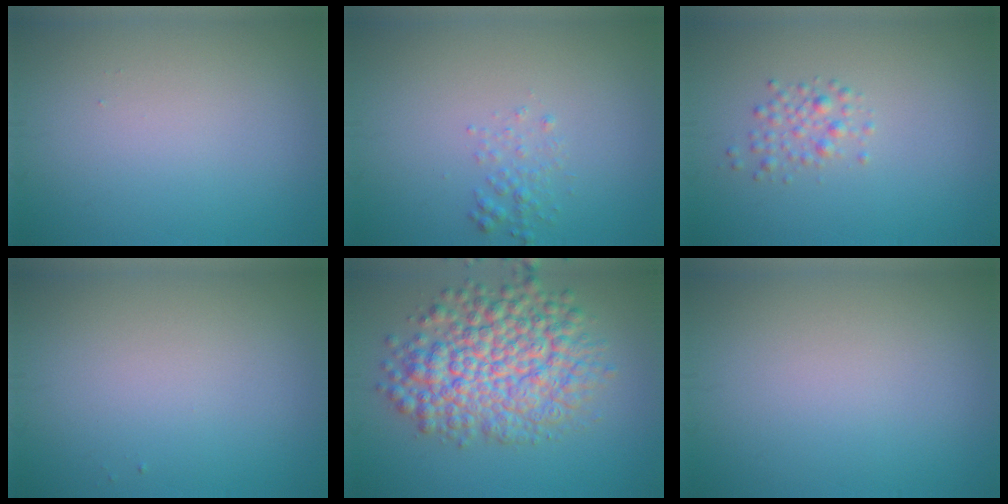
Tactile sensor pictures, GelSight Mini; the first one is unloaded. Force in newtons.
{"total": 1.4, "press": 1.4, "slide": 0.1}
{"total": 1.6, "press": 1.6, "slide": 0.1}
{"total": 0.0}
{"total": 9.3, "press": 9.3, "slide": 0.3}
{"total": 0.0}